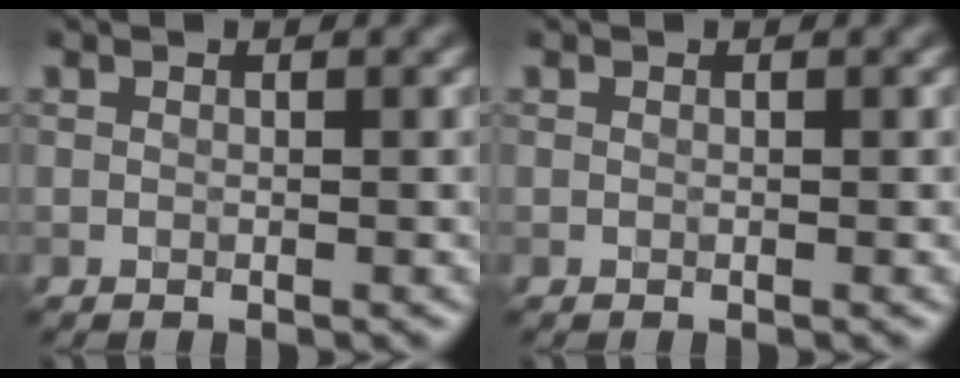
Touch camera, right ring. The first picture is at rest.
{"total": 0.0}